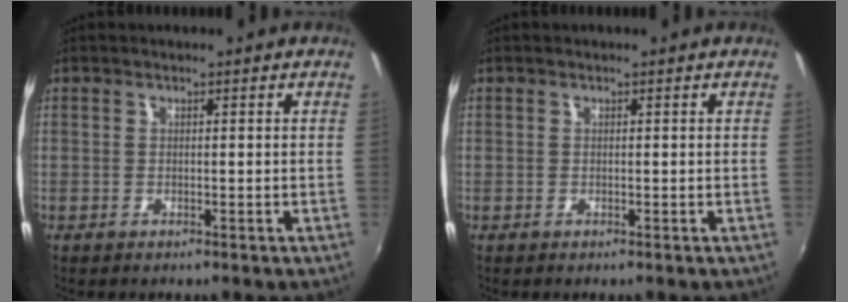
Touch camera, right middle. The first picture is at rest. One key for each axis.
{"total": 0.0}